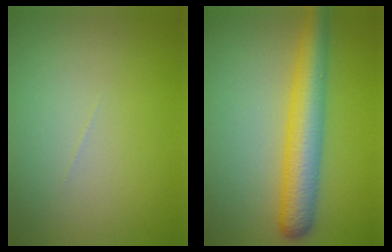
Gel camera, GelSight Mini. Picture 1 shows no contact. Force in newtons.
{"total": 5.7, "press": 5.7, "slide": 0.1}